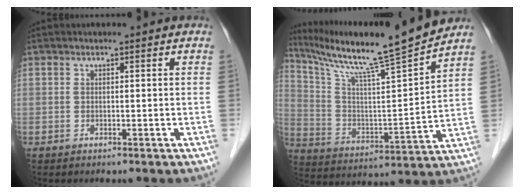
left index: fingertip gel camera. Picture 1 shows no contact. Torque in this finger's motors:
{"motor_torque": [-0.07, -0.12, 0.15, 0.09]}